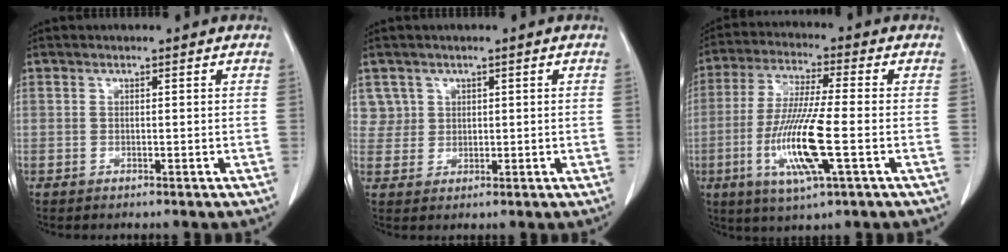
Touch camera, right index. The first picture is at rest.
{"total": 3.3, "force": [1.6, 2.8, -0.5], "torque": [0.027, 0.006, 0.027]}
{"total": 12.7, "force": [-3.4, 0.7, 12.2], "torque": [-0.252, -0.018, -0.067]}